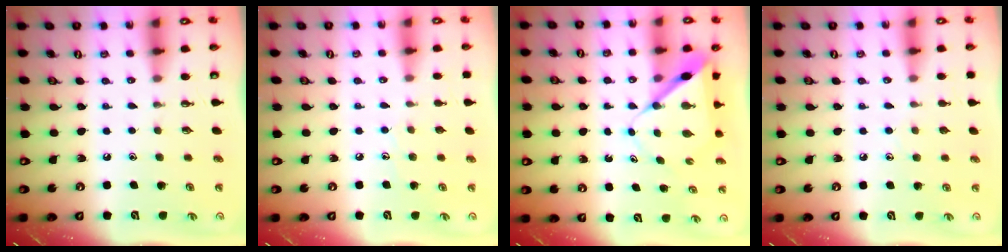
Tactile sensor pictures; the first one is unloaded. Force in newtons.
{"total": 4.8, "press": 4.8, "slide": 0.6}
{"total": 7.8, "press": 7.8, "slide": 0.7}
{"total": 4.6, "press": 4.6, "slide": 0.5}